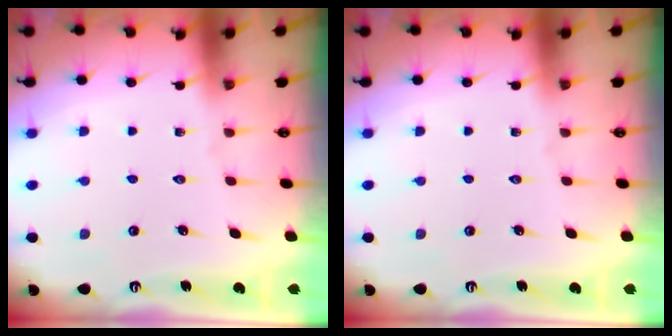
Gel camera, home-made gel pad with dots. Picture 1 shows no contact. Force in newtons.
{"total": 0.0}